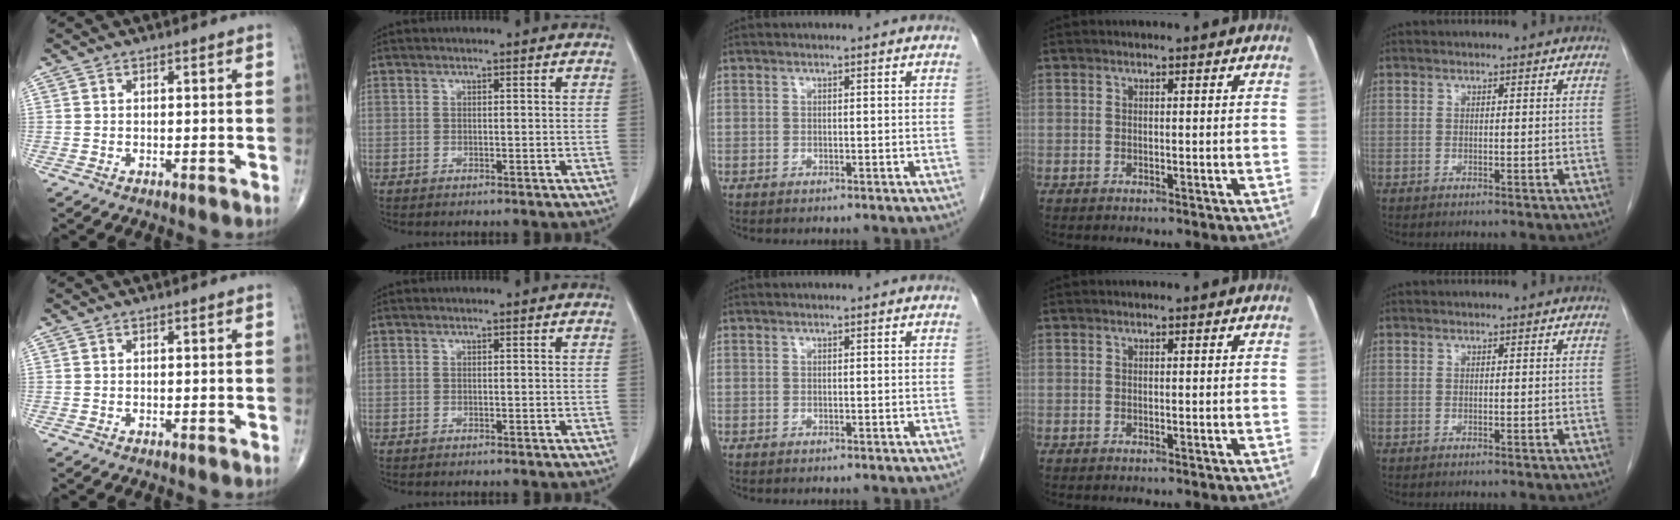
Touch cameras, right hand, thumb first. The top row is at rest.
{}